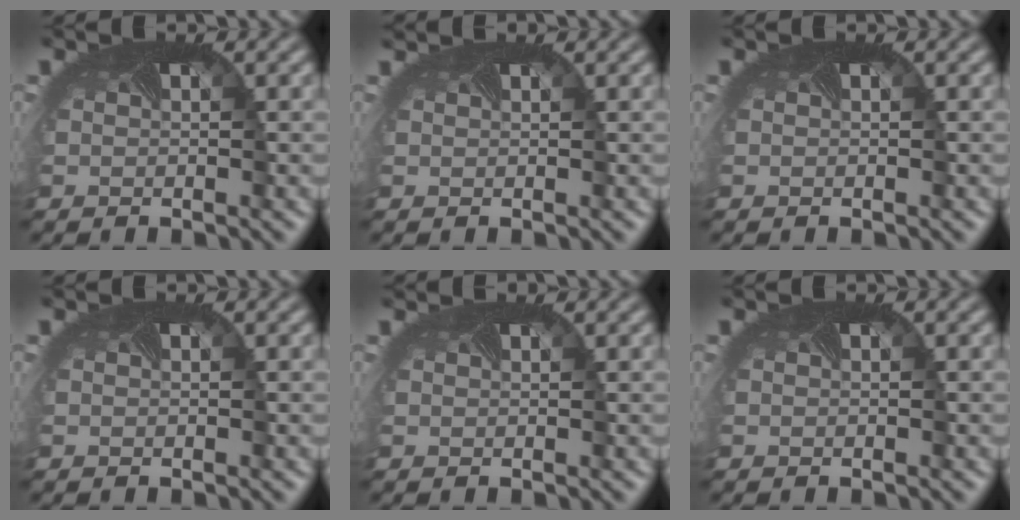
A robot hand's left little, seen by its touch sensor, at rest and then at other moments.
{"total": 1.1, "force": [1.1, 0.0, 0.0], "torque": [-0.003, 0.002, 0.006]}
{"total": 0.0}
{"total": 0.0}
{"total": 0.9, "force": [0.9, -0.2, -0.2], "torque": [-0.002, -0.001, 0.008]}
{"total": 0.0}